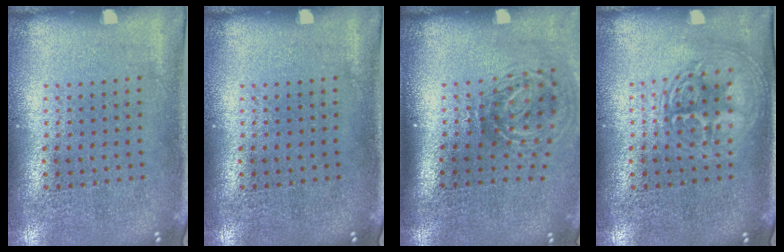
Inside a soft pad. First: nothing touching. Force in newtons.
{"total": 0.0}
{"total": 2.1, "press": 1.3, "slide": 1.7}
{"total": 2.9, "press": 2.8, "slide": 0.4}